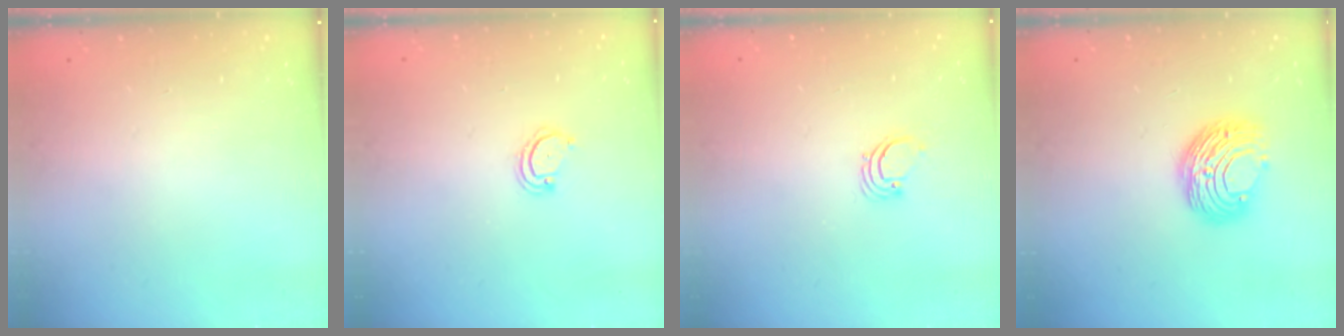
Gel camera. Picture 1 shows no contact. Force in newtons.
{"total": 2.5, "press": 2.5, "slide": 0.2}
{"total": 1.7, "press": 1.7, "slide": 0.1}
{"total": 9.2, "press": 9.2, "slide": 0.4}